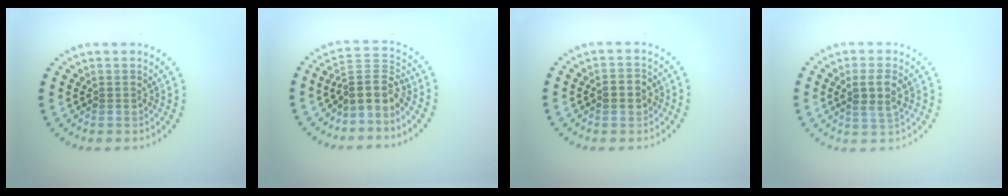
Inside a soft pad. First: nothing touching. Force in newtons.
{"total": 3.6, "press": 2.7, "slide": 2.4}
{"total": 1.7, "press": 1.7, "slide": 0.2}
{"total": 2.5, "press": 2.3, "slide": 0.9}